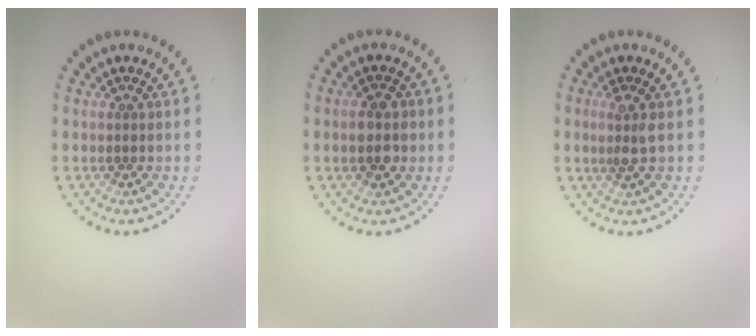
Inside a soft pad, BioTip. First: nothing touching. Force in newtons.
{"total": 2.7, "press": 2.7, "slide": 0.1}
{"total": 1.8, "press": 1.6, "slide": 0.8}